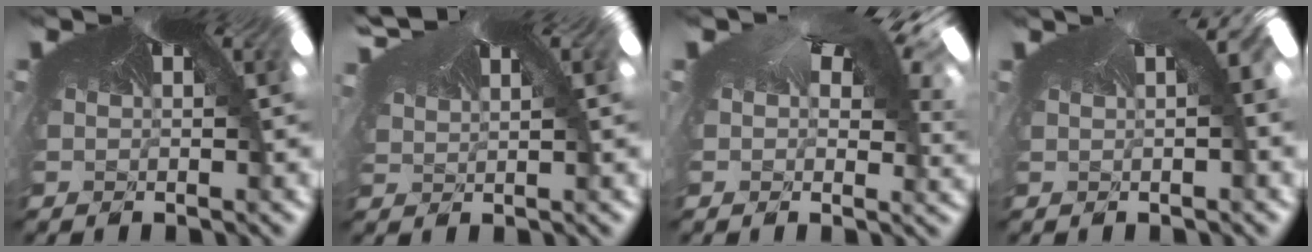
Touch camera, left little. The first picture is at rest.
{"total": 2.0, "force": [1.7, 0.8, 0.7], "torque": [-0.049, 0.019, 0.030]}
{"total": 2.4, "force": [1.7, 1.6, -0.4], "torque": [-0.035, 0.013, 0.018]}
{"total": 0.8, "force": [-0.2, 0.5, -0.6], "torque": [0.006, 0.012, -0.005]}